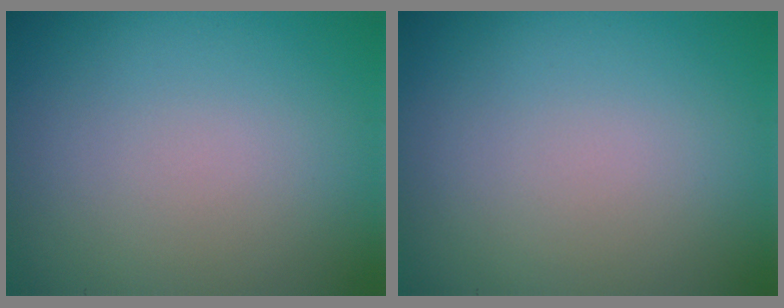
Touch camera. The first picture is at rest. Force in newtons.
{"total": 0.0}